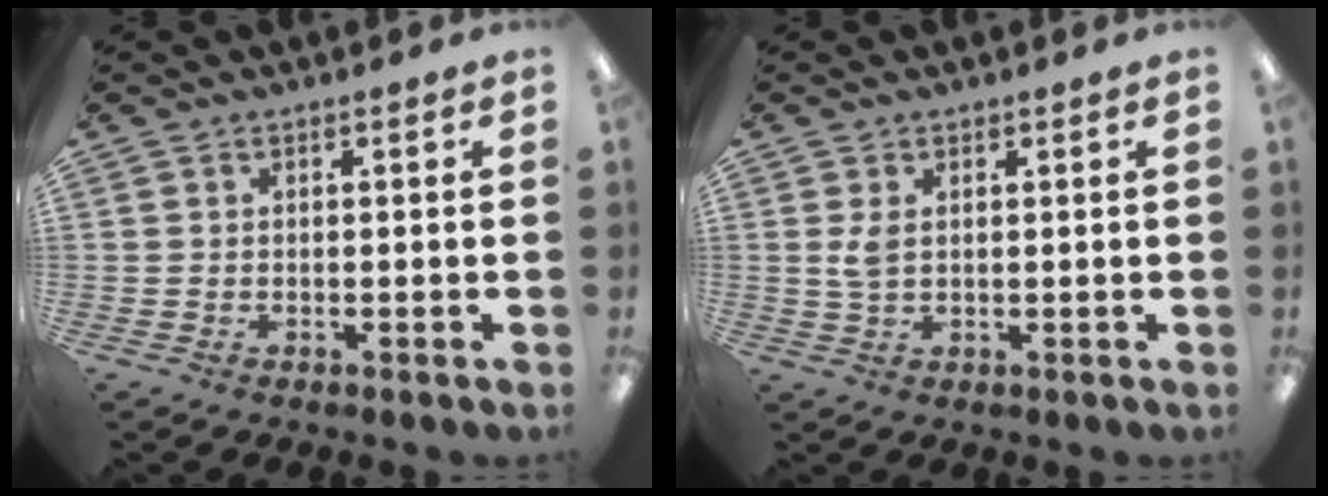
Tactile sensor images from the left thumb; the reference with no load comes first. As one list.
[{"total": 3.2, "force": [0.9, 1.9, 2.4], "torque": [-0.051, -0.003, 0.011]}]